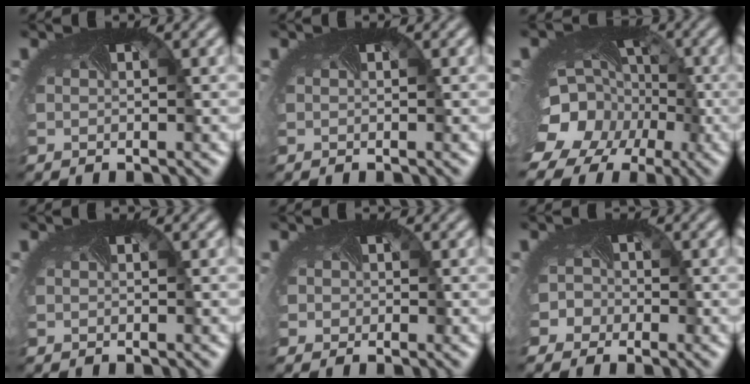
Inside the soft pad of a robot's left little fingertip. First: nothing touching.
{"total": 0.0}
{"total": 17.8, "force": [-6.7, 13.9, 8.9], "torque": [-0.187, -0.063, -0.099]}
{"total": 0.0}
{"total": 1.9, "force": [0.1, 1.8, 0.6], "torque": [-0.012, 0.003, 0.000]}
{"total": 4.5, "force": [-2.8, 3.4, 0.7], "torque": [0.002, -0.003, -0.046]}